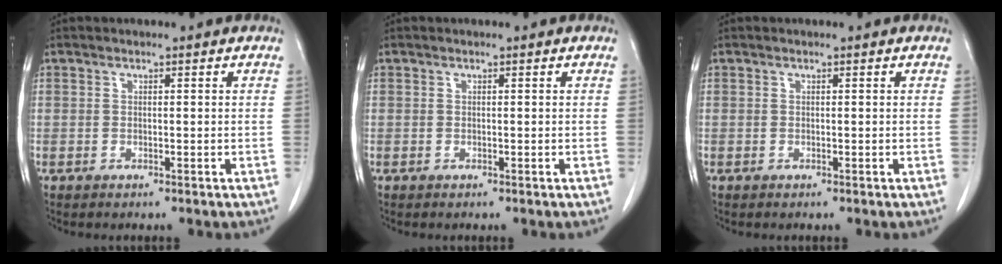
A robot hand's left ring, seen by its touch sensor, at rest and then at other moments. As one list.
[{"total": 0.0}, {"total": 0.0}]